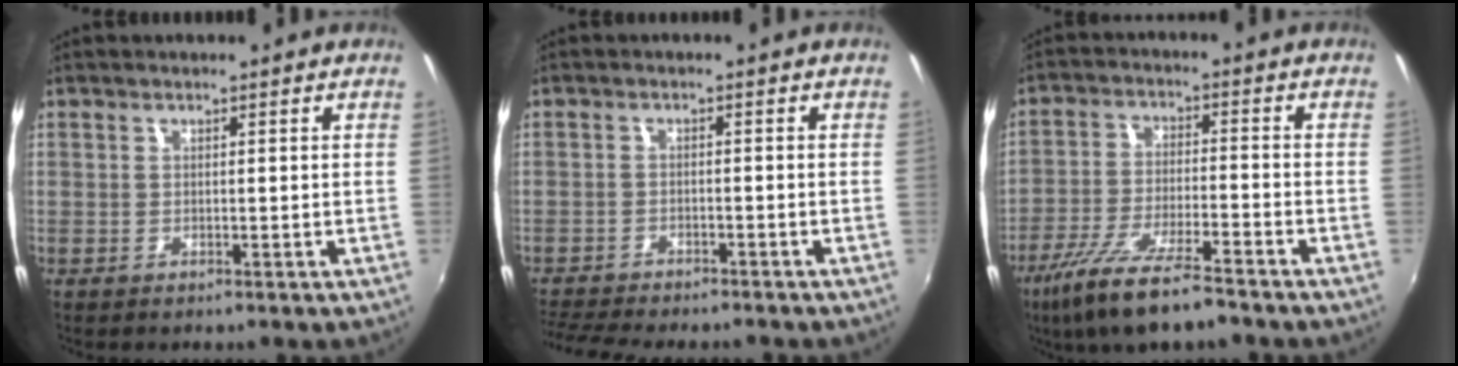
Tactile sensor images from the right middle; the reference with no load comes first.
{"total": 9.8, "force": [-8.9, 1.6, 3.7], "torque": [-0.098, -0.020, -0.142]}
{"total": 12.8, "force": [-9.6, 1.8, 8.3], "torque": [-0.174, -0.032, -0.171]}